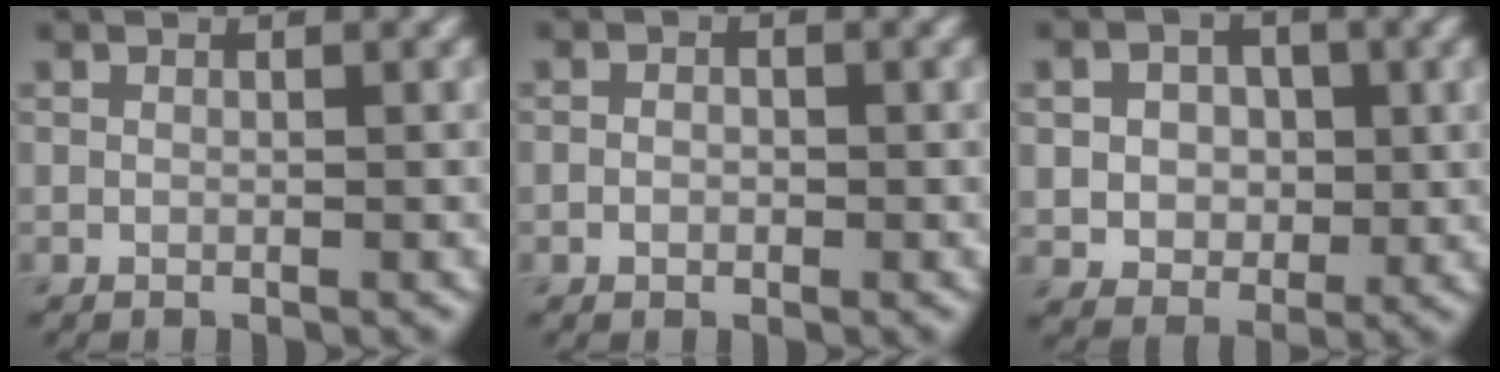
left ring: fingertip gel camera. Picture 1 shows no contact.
{"total": 0.9, "force": [-0.4, 0.7, 0.5], "torque": [-0.008, 0.000, -0.009]}
{"total": 5.3, "force": [1.0, 4.2, 3.1], "torque": [-0.056, 0.013, 0.002]}